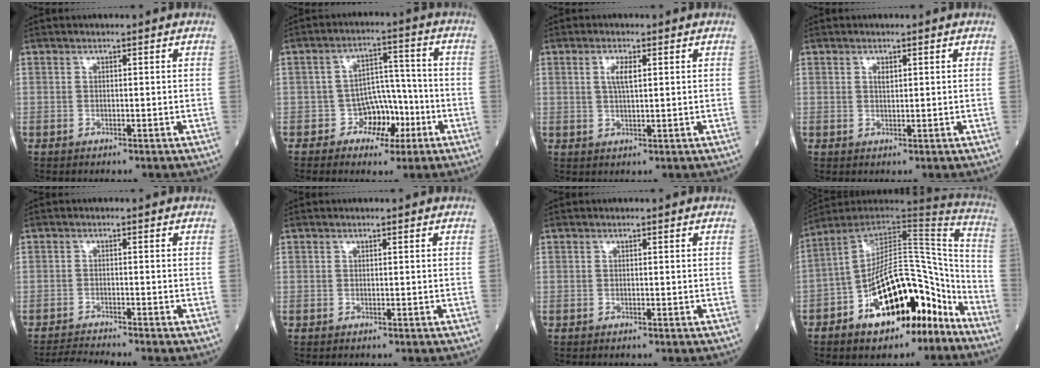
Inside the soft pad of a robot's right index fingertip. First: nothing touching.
{"total": 5.5, "force": [-2.4, 4.3, 2.5], "torque": [-0.022, 0.021, -0.036]}
{"total": 2.9, "force": [0.9, 0.6, 2.7], "torque": [-0.058, 0.000, 0.017]}
{"total": 1.0, "force": [0.5, 0.4, 0.8], "torque": [-0.017, -0.003, 0.008]}
{"total": 3.5, "force": [-3.1, -1.6, 0.1], "torque": [-0.015, -0.021, -0.058]}
{"total": 0.0}
{"total": 0.0}
{"total": 20.7, "force": [-10.9, 8.7, 15.4], "torque": [-0.226, 0.036, -0.163]}